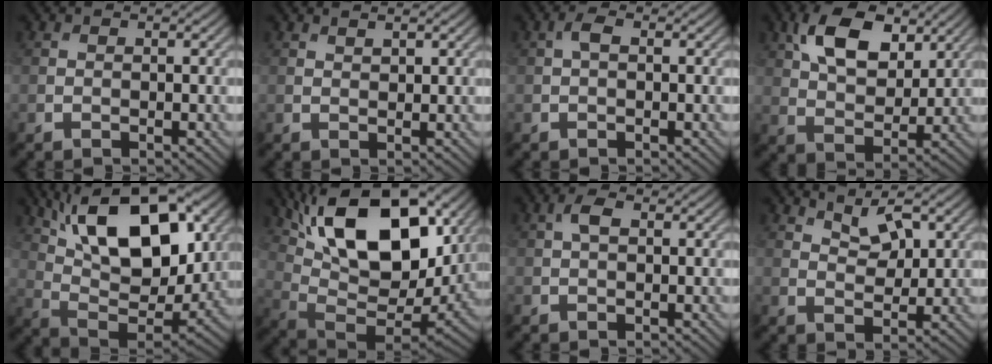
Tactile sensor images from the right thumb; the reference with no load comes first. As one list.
[{"total": 1.1, "force": [0.9, 0.2, 0.5], "torque": [-0.015, 0.000, 0.019]}, {"total": 1.4, "force": [0.2, 0.7, 1.2], "torque": [-0.029, 0.006, 0.001]}, {"total": 10.4, "force": [4.8, 5.8, 7.2], "torque": [-0.151, 0.007, 0.089]}, {"total": 17.3, "force": [7.7, 8.1, 13.2], "torque": [-0.231, 0.017, 0.118]}, {"total": 19.1, "force": [7.8, 9.3, 14.7], "torque": [-0.262, 0.028, 0.128]}, {"total": 2.0, "force": [0.5, 1.0, 1.6], "torque": [-0.035, 0.007, 0.006]}, {"total": 4.3, "force": [2.9, 1.7, 2.7], "torque": [-0.048, -0.007, 0.056]}]